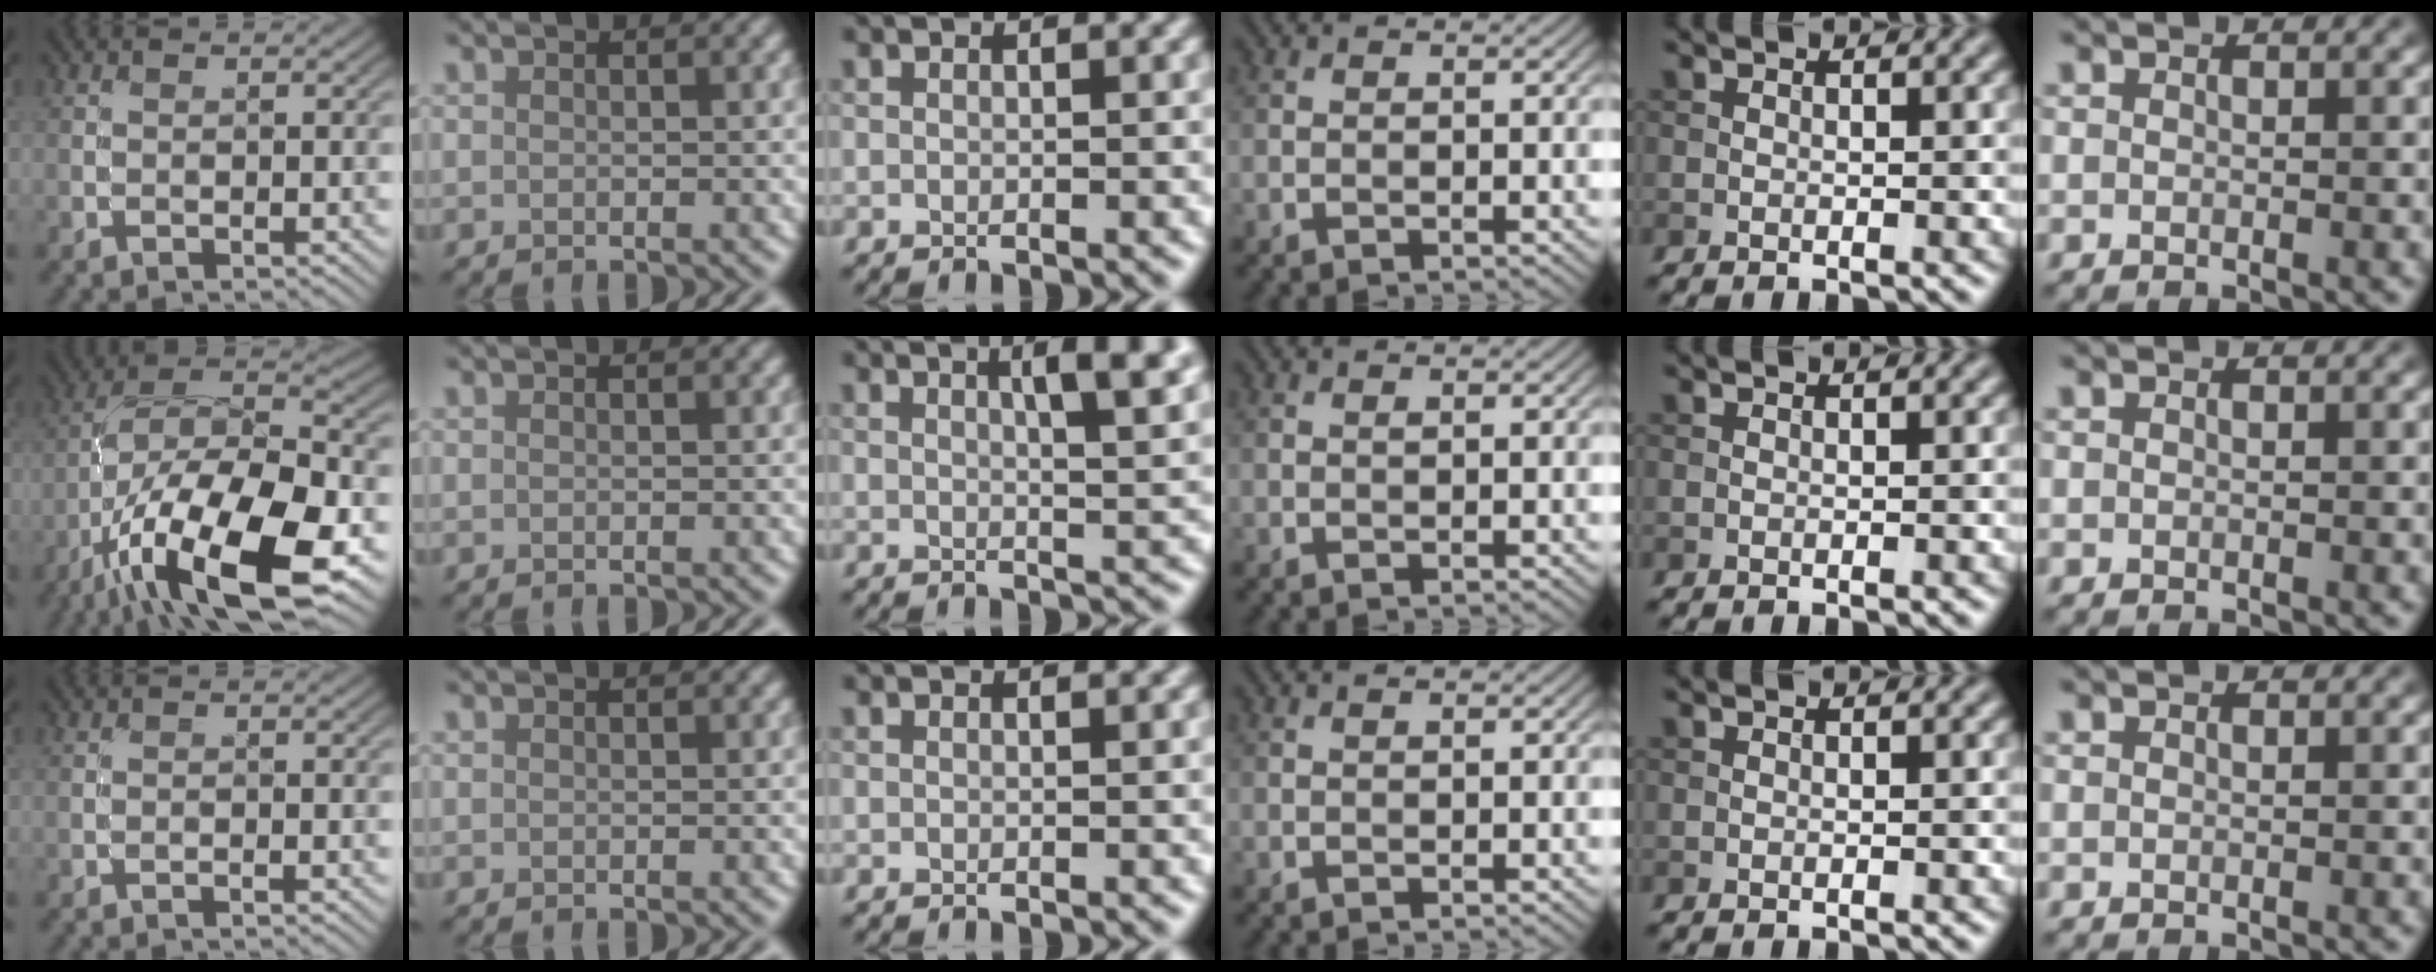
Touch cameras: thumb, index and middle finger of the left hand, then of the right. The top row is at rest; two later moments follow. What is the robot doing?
{"motion": "unscrew", "object": "medicine bottle"}